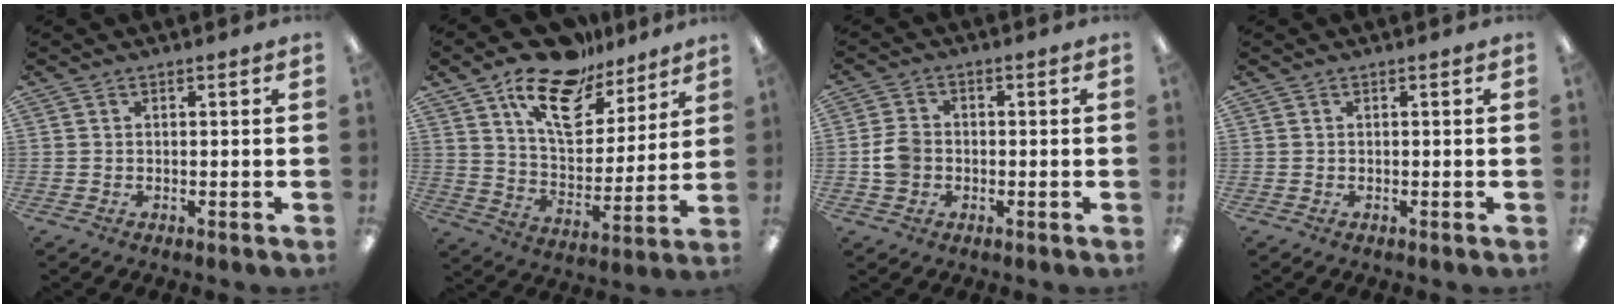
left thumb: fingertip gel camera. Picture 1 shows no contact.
{"total": 18.9, "force": [12.7, 9.8, 10.0], "torque": [-0.172, -0.064, 0.223]}
{"total": 5.2, "force": [-0.8, 4.3, 2.7], "torque": [-0.054, 0.010, -0.013]}
{"total": 0.0}